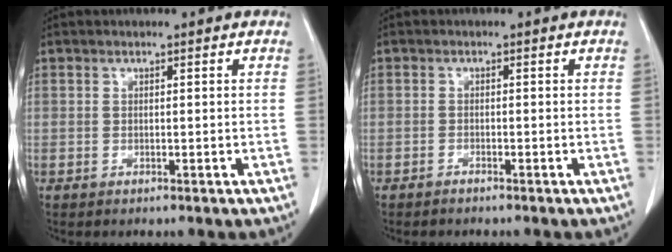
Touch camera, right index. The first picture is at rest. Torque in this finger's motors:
{"motor_torque": [0.15, -0.13, 0.05, 0.01]}